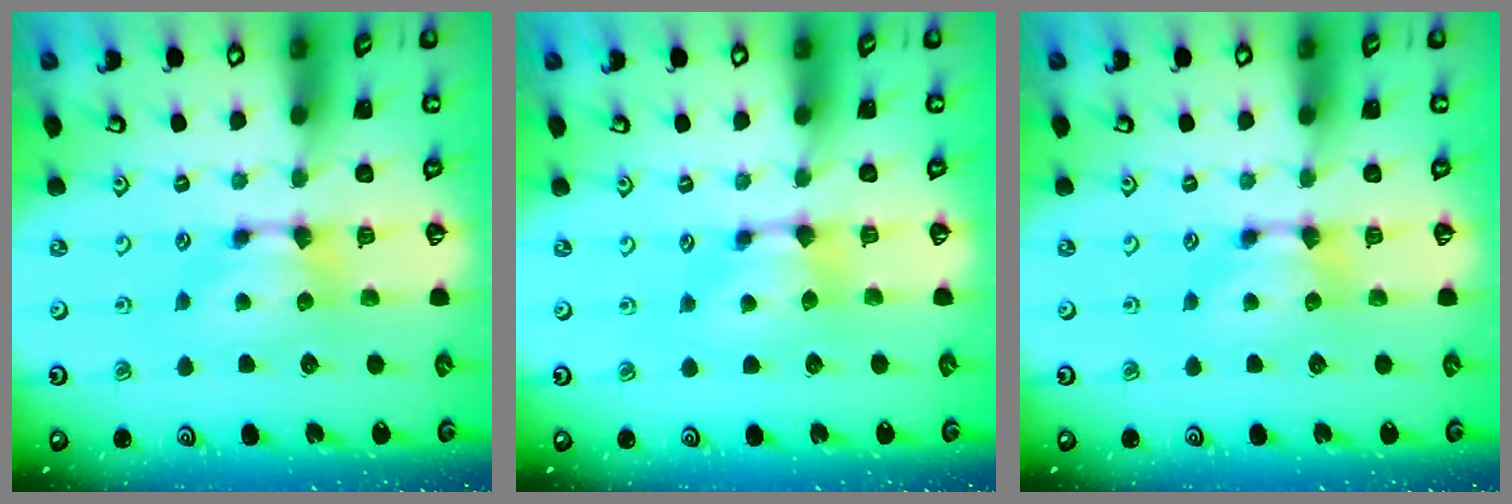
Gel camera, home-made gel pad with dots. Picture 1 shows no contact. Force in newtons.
{"total": 0.8, "press": 0.5, "slide": 0.6}
{"total": 0.0}